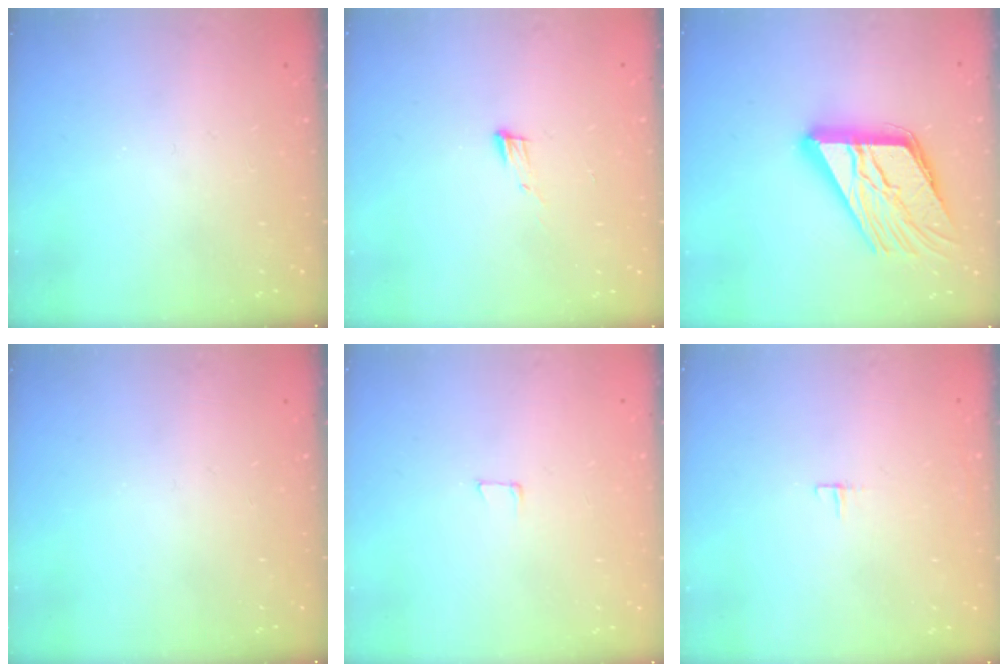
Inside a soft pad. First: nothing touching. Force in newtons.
{"total": 4.8, "press": 4.8, "slide": 0.6}
{"total": 19.0, "press": 18.9, "slide": 1.9}
{"total": 0.0}
{"total": 4.3, "press": 4.3, "slide": 0.4}
{"total": 3.1, "press": 3.1, "slide": 0.2}